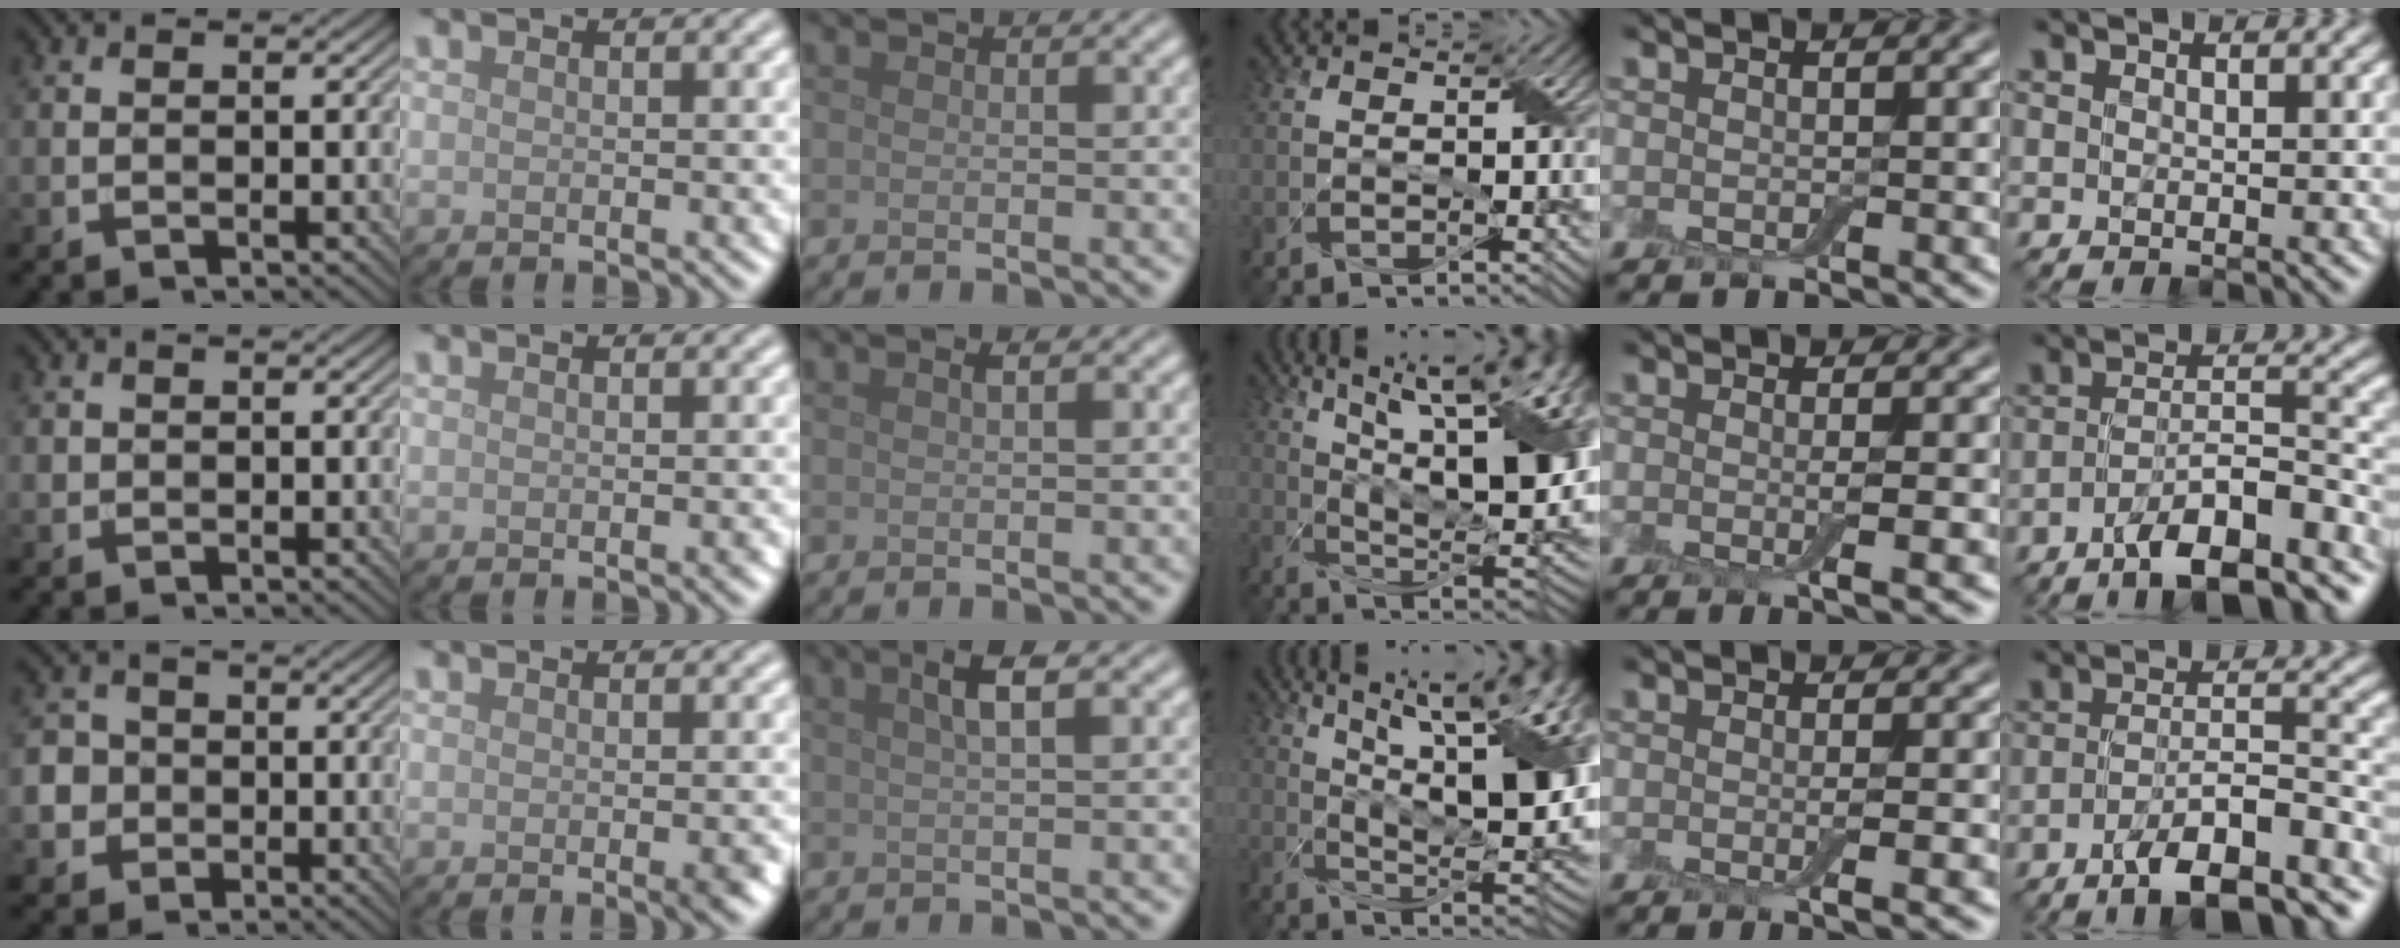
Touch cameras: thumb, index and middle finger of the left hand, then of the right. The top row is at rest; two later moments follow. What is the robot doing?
{"motion": "wrap", "object": "adhesive wrap"}